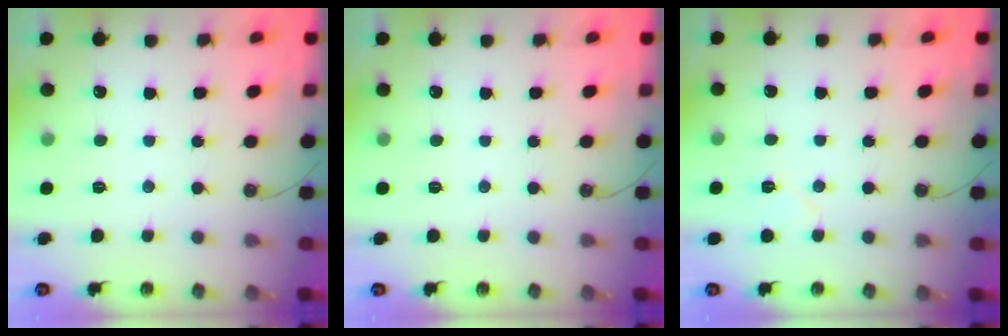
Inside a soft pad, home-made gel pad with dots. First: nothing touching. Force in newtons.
{"total": 0.0}
{"total": 5.7, "press": 5.6, "slide": 1.3}